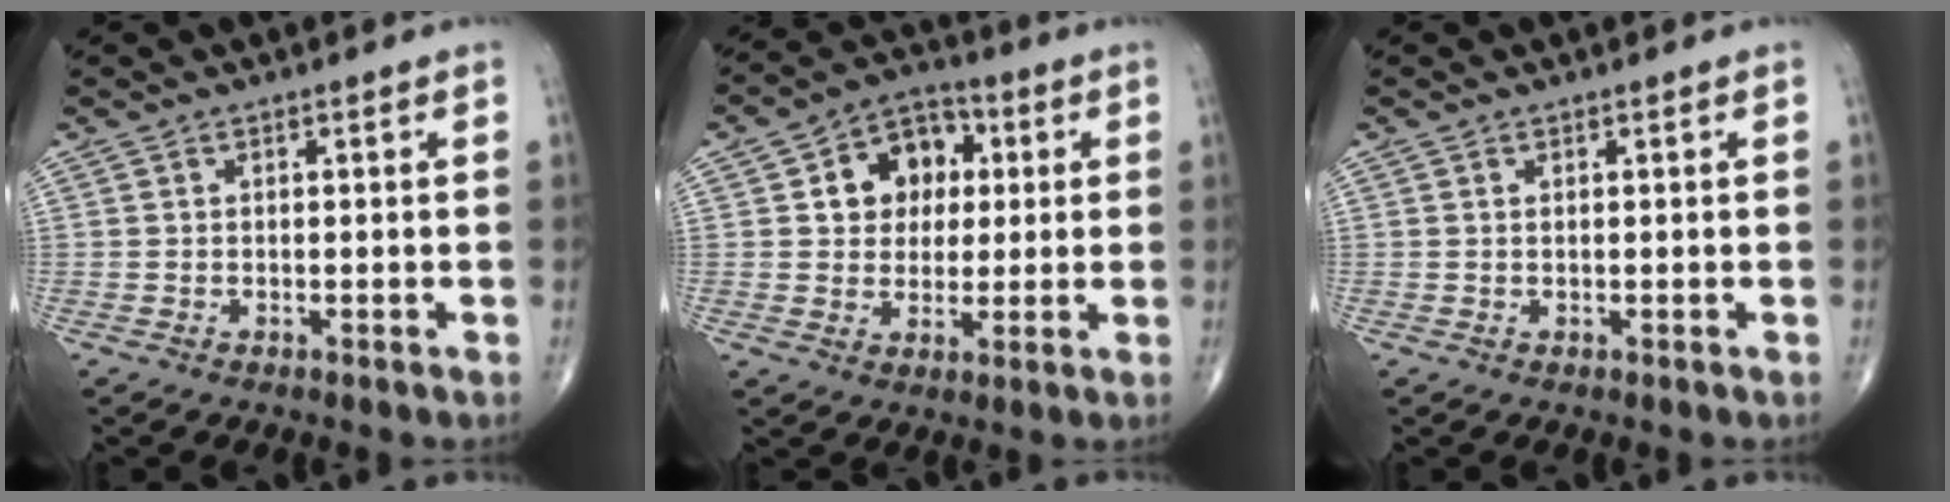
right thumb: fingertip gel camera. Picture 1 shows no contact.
{"total": 10.9, "force": [2.5, 8.6, 6.2], "torque": [-0.049, 0.009, 0.034]}
{"total": 0.0}